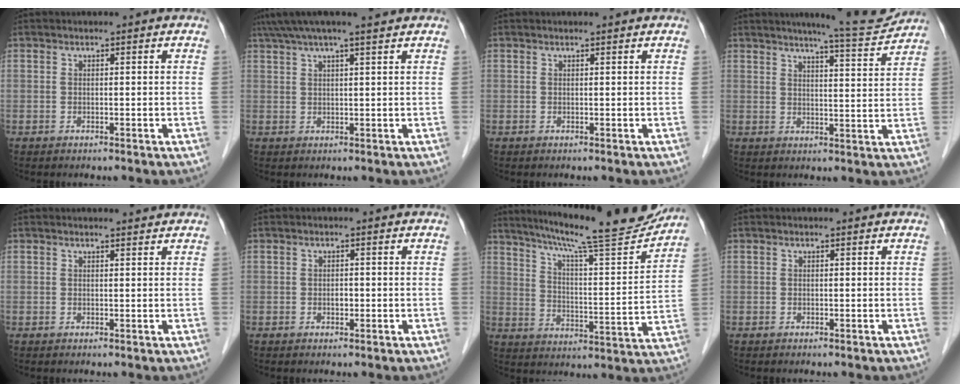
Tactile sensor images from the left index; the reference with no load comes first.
{"total": 9.3, "force": [7.7, -0.3, 5.2], "torque": [-0.088, 0.039, 0.109]}
{"total": 0.7, "force": [0.7, -0.1, 0.1], "torque": [-0.008, 0.002, 0.011]}
{"total": 8.1, "force": [7.6, -0.4, 2.7], "torque": [-0.046, -0.014, 0.099]}
{"total": 1.6, "force": [1.6, 0.0, 0.0], "torque": [-0.010, 0.001, 0.021]}
{"total": 0.8, "force": [-0.2, 0.5, 0.6], "torque": [-0.011, 0.001, -0.005]}
{"total": 19.8, "force": [17.9, 0.7, 8.6], "torque": [-0.141, -0.030, 0.255]}
{"total": 0.0}